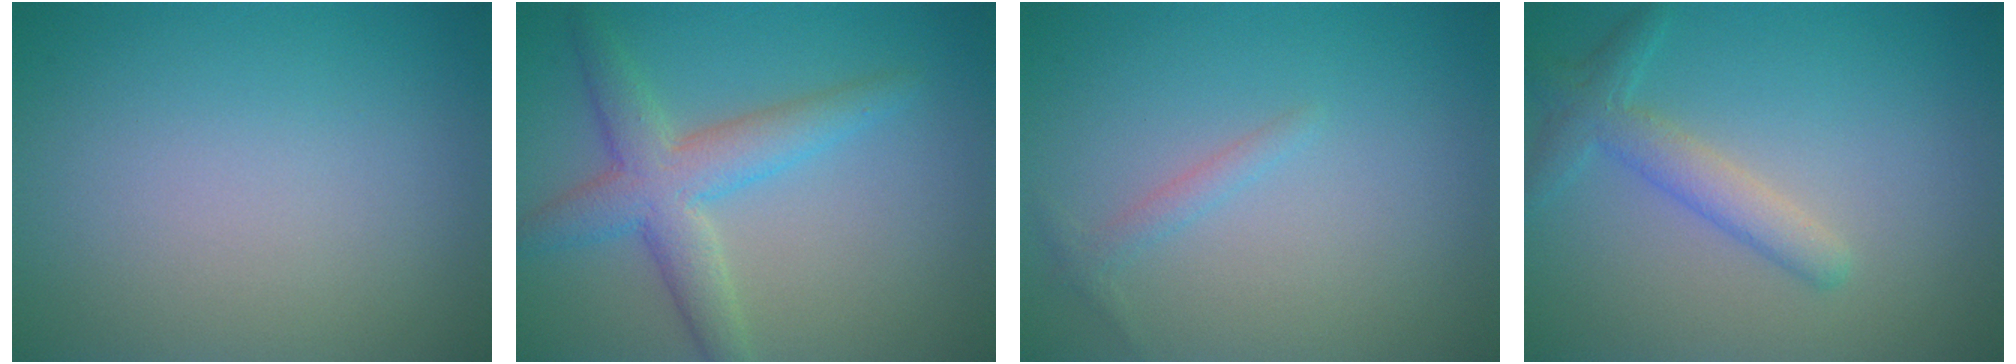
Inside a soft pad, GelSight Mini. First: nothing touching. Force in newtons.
{"total": 4.7, "press": 4.7, "slide": 0.1}
{"total": 1.1, "press": 1.1, "slide": 0.1}
{"total": 2.8, "press": 2.8, "slide": 0.1}